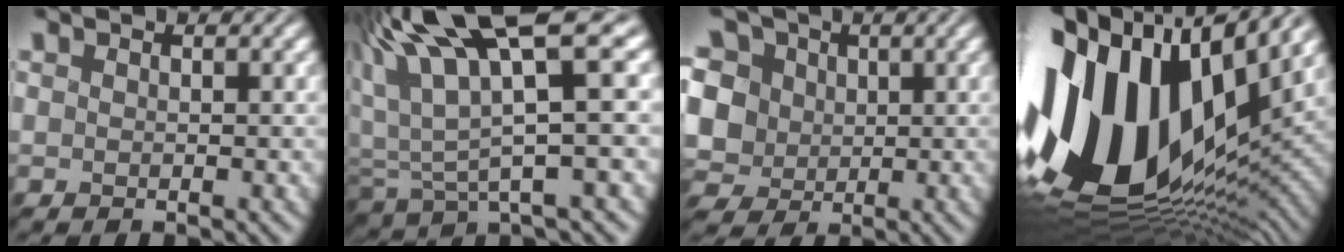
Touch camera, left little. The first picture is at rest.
{"total": 12.7, "force": [6.2, 2.9, 10.7], "torque": [-0.223, 0.007, 0.120]}
{"total": 14.4, "force": [3.9, 11.7, 7.4], "torque": [-0.183, 0.031, 0.049]}
{"total": 18.0, "force": [1.7, 11.2, 14.0], "torque": [-0.288, 0.011, 0.019]}